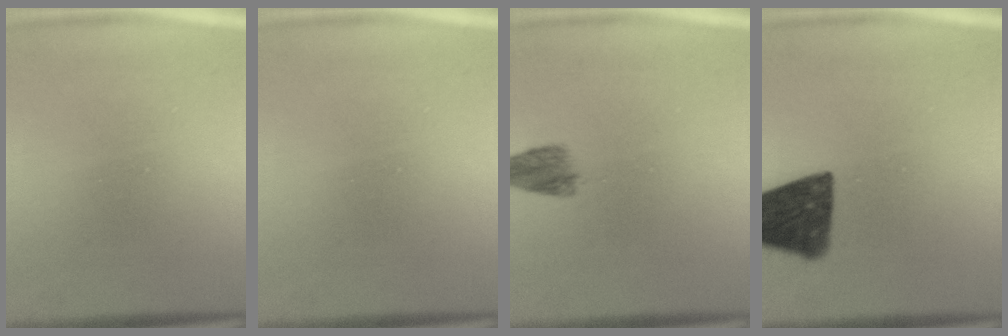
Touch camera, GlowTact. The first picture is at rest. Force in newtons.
{"total": 0.0}
{"total": 2.1}
{"total": 15.2}